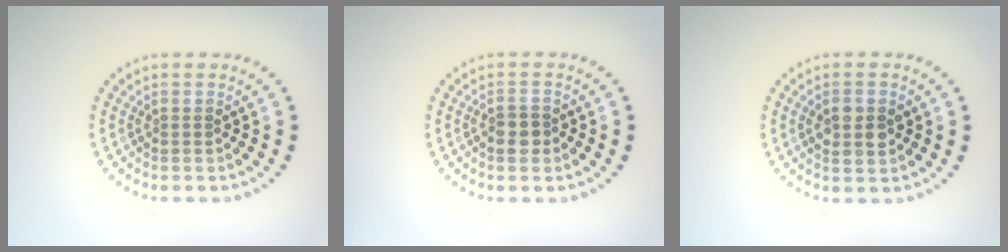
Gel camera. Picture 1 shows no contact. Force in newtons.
{"total": 1.9, "press": 1.7, "slide": 0.8}
{"total": 2.7, "press": 2.7, "slide": 0.1}